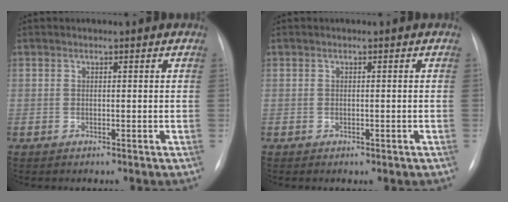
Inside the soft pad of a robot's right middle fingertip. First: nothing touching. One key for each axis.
{"total": 0.6, "fx": -0.2, "fy": 0.3, "fz": 0.4, "tx": -0.005, "ty": 0.000, "tz": 0.000}